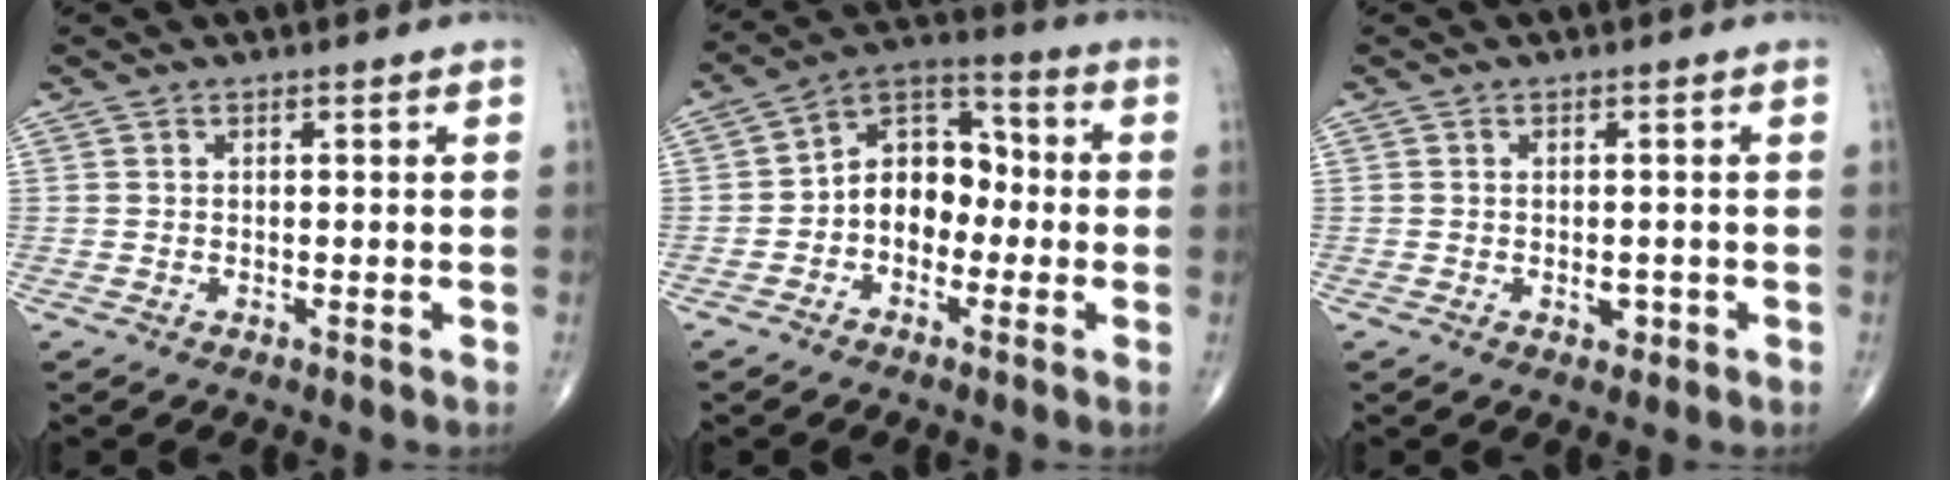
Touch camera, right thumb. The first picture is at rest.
{"total": 10.6, "force": [-1.7, 7.8, 7.0], "torque": [-0.075, 0.045, -0.047]}
{"total": 1.8, "force": [-0.6, 1.2, 1.2], "torque": [-0.010, 0.001, -0.006]}